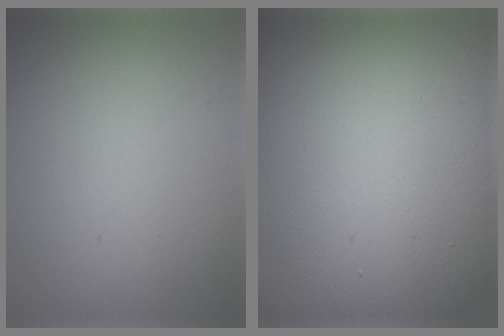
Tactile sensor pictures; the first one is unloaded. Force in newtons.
{"total": 25.8, "press": 25.8, "slide": 1.0}